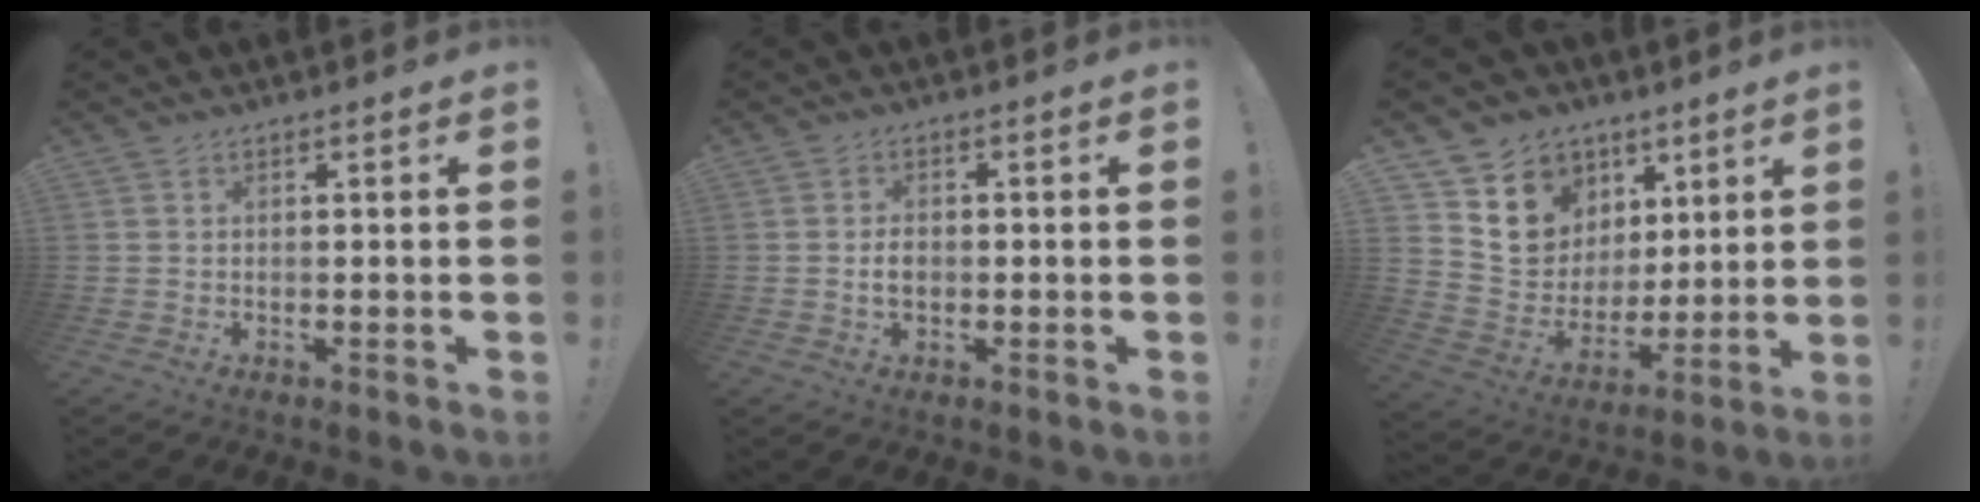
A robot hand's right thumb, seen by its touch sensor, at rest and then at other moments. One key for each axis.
{"total": 3.1, "fx": -0.7, "fy": 2.1, "fz": 2.2, "tx": -0.024, "ty": 0.000, "tz": -0.015}
{"total": 12.3, "fx": 7.1, "fy": 9.8, "fz": 2.0, "tx": -0.039, "ty": -0.061, "tz": 0.155}